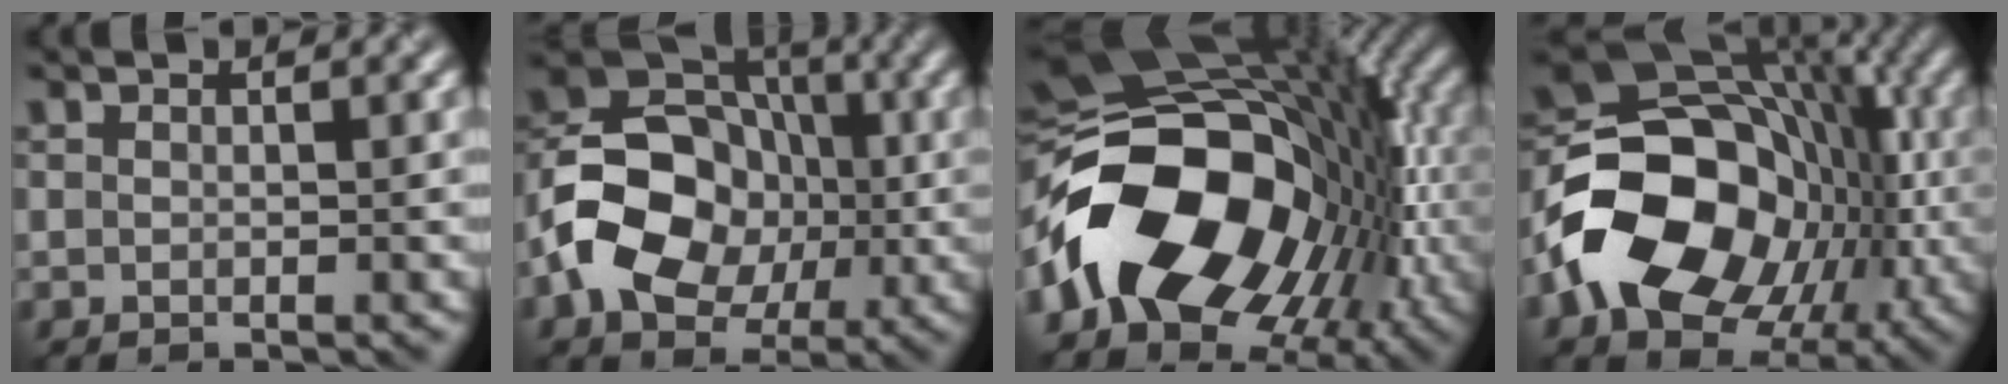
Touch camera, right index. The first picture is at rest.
{"total": 12.2, "force": [-2.7, 9.1, 7.7], "torque": [-0.135, -0.004, -0.061]}
{"total": 17.2, "force": [-4.8, 11.4, 12.0], "torque": [-0.199, -0.005, -0.094]}
{"total": 15.9, "force": [-4.6, 11.4, 10.0], "torque": [-0.175, -0.006, -0.089]}